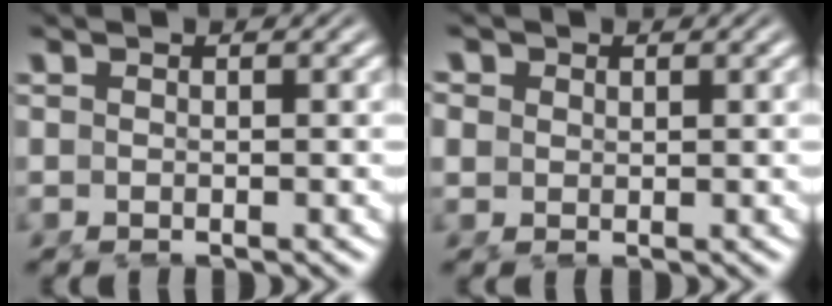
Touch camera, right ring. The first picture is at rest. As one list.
[{"total": 1.8, "force": [0.8, 1.5, 0.7], "torque": [-0.019, -0.007, 0.022]}]